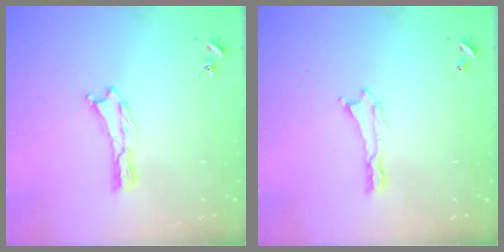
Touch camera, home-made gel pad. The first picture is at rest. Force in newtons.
{"total": 0.0}